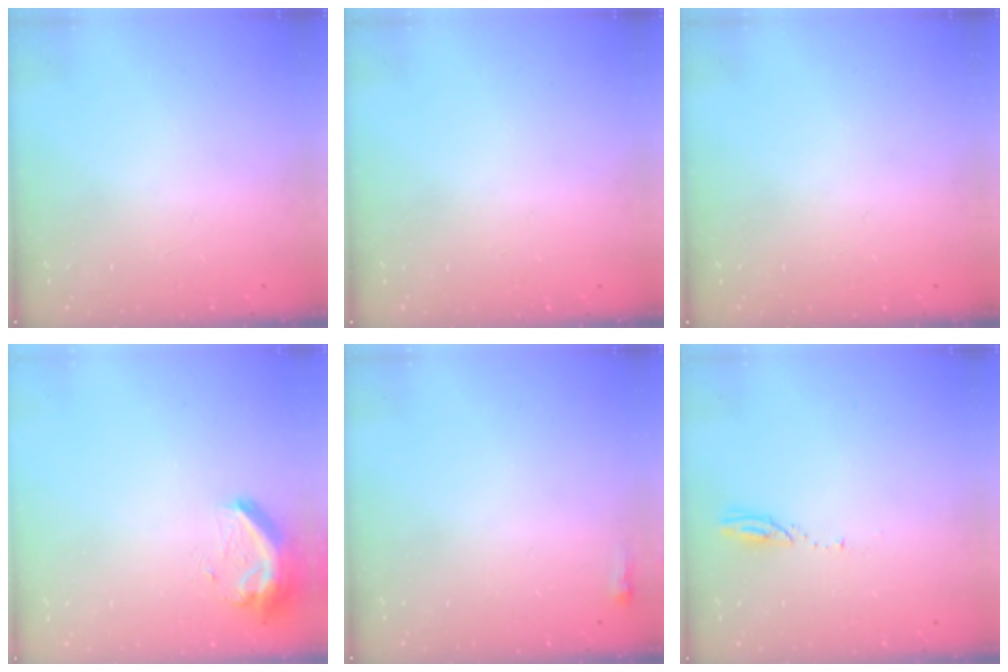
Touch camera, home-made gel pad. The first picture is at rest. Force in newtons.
{"total": 0.0}
{"total": 0.0}
{"total": 9.2, "press": 9.1, "slide": 1.1}
{"total": 2.2, "press": 2.2, "slide": 0.6}
{"total": 3.2, "press": 3.2, "slide": 0.3}